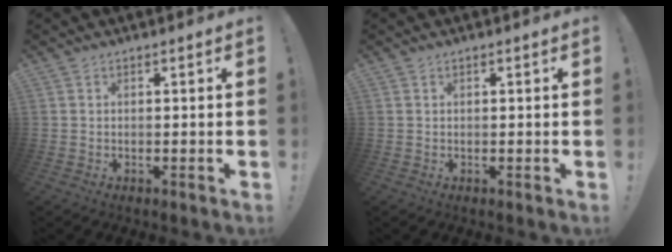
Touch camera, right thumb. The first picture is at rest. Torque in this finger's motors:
{"motor_torque": [0.12, -0.07, -0.28, 0.09, 0.02]}